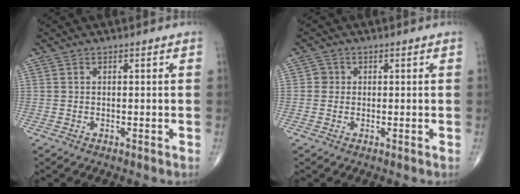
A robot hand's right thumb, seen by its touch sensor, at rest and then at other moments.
{"total": 1.6, "force": [0.1, 1.6, 0.3], "torque": [0.004, 0.004, -0.002]}